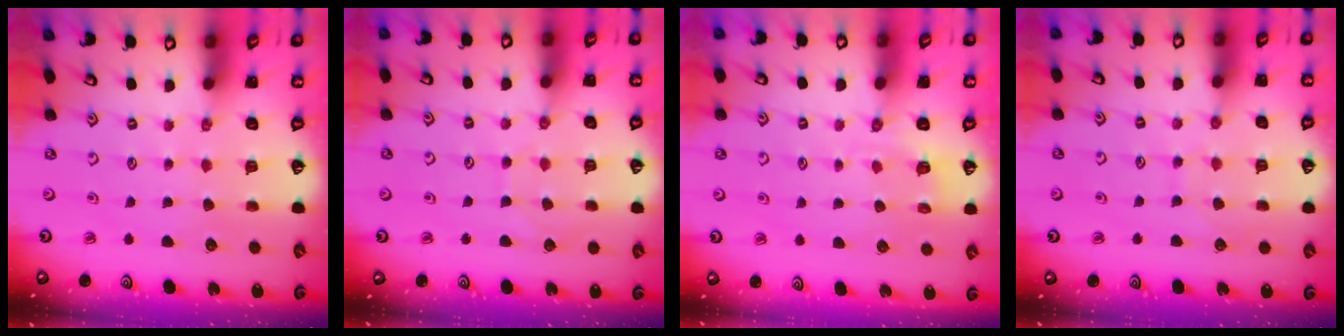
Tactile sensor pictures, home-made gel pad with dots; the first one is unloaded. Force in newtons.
{"total": 5.1, "press": 5.1, "slide": 0.2}
{"total": 2.1, "press": 1.0, "slide": 1.9}
{"total": 5.9, "press": 5.9, "slide": 0.5}